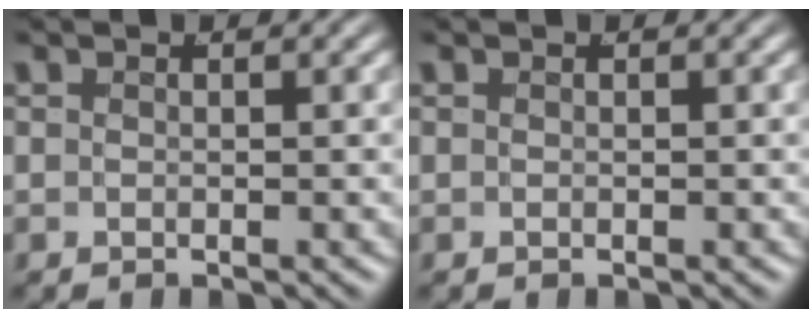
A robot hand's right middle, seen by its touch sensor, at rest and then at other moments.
{"total": 0.0}